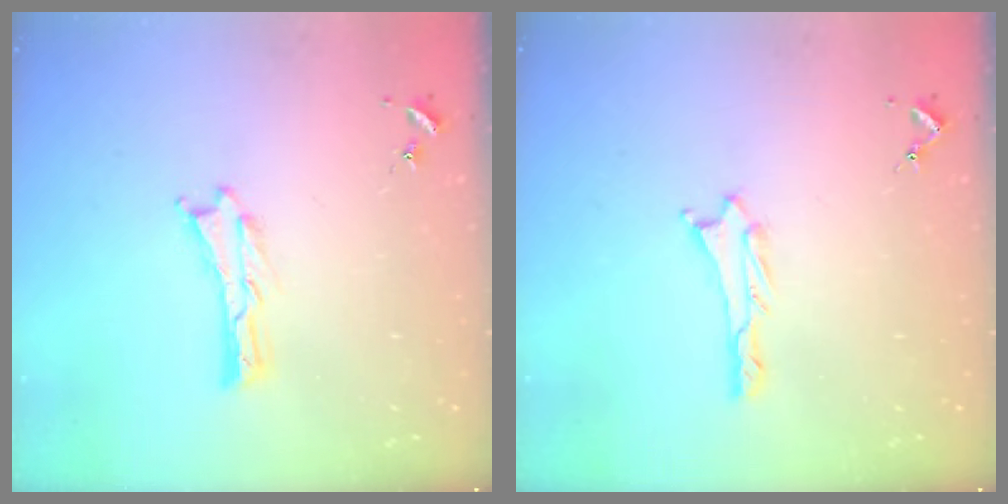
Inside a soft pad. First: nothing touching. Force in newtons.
{"total": 0.8, "press": 0.8, "slide": 0.2}